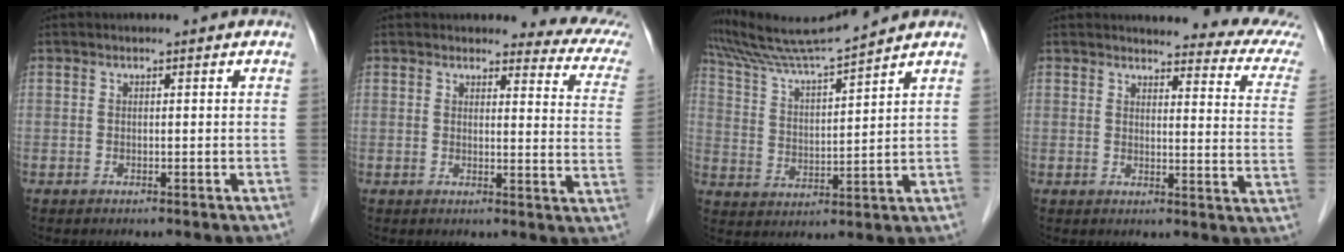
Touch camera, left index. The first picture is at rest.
{"total": 8.4, "force": [7.9, 1.6, 2.3], "torque": [-0.006, -0.055, 0.056]}
{"total": 9.9, "force": [9.3, -2.1, 2.6], "torque": [-0.062, 0.002, 0.179]}
{"total": 12.7, "force": [12.2, 0.8, 3.3], "torque": [-0.016, -0.075, 0.104]}